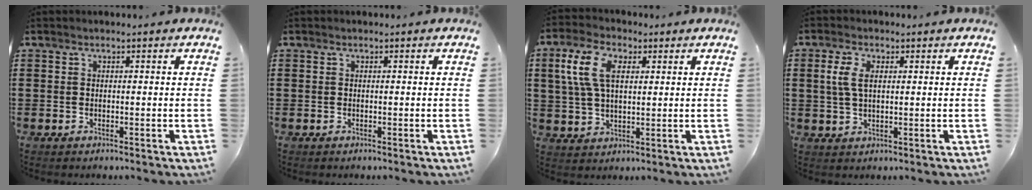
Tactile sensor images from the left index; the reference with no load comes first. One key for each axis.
{"total": 0.0}
{"total": 8.5, "fx": 2.9, "fy": 4.6, "fz": 6.5, "tx": -0.156, "ty": 0.012, "tz": 0.047}
{"total": 4.3, "fx": 1.0, "fy": 2.2, "fz": 3.6, "tx": -0.092, "ty": 0.005, "tz": 0.010}